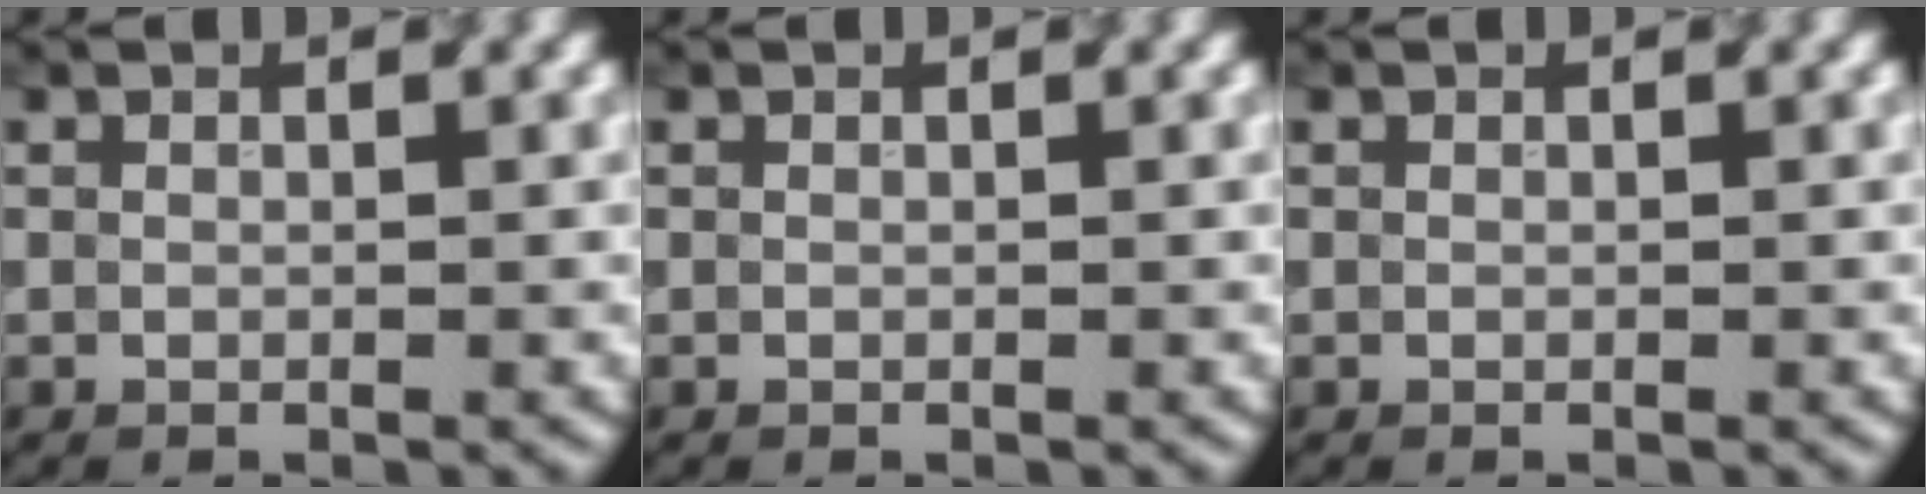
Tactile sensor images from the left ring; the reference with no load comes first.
{"total": 0.0}
{"total": 0.0}